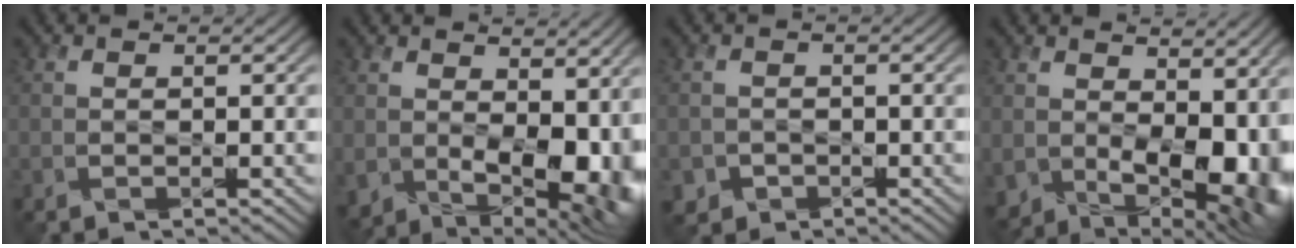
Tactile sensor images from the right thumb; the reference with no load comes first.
{"total": 12.9, "force": [0.4, 9.2, 9.0], "torque": [-0.152, -0.051, 0.058]}
{"total": 1.6, "force": [-0.9, 1.2, -0.3], "torque": [0.009, 0.000, -0.020]}
{"total": 14.4, "force": [0.2, 10.3, 10.1], "torque": [-0.165, -0.055, 0.061]}